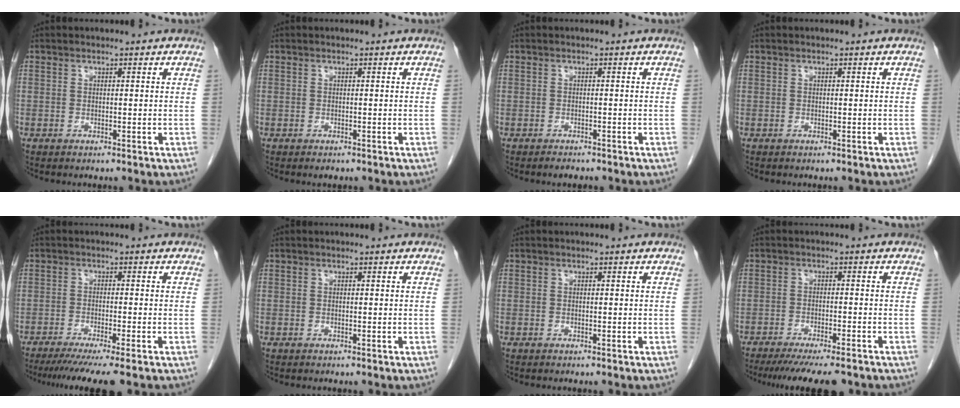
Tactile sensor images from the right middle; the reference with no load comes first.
{"total": 0.9, "force": [-0.7, 0.4, 0.4], "torque": [-0.007, -0.001, -0.006]}
{"total": 1.5, "force": [-1.3, 0.6, 0.5], "torque": [-0.011, -0.002, -0.015]}
{"total": 0.0}
{"total": 8.5, "force": [-6.9, -0.8, 4.9], "torque": [-0.060, -0.024, -0.107]}
{"total": 0.0}
{"total": 0.0}
{"total": 11.5, "force": [-9.8, 1.4, 6.0], "torque": [-0.079, -0.024, -0.138]}